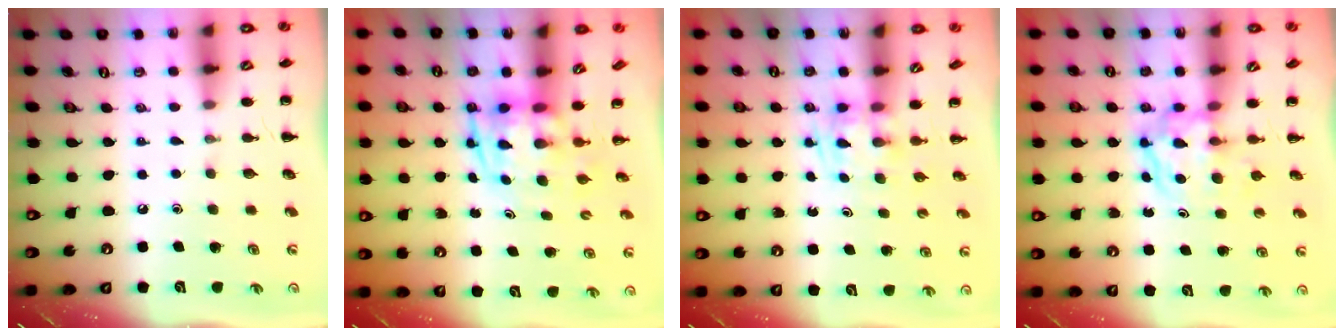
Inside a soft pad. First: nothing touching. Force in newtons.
{"total": 3.5, "press": 3.4, "slide": 0.9}
{"total": 1.2, "press": 1.0, "slide": 0.7}
{"total": 3.9, "press": 3.9, "slide": 0.5}